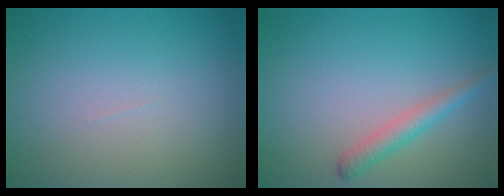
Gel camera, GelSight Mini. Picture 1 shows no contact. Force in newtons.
{"total": 2.0, "press": 2.0, "slide": 0.1}